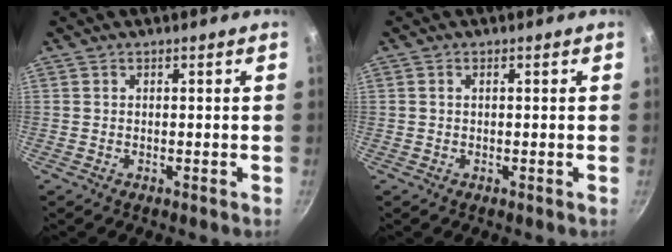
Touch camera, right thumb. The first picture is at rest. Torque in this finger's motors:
{"motor_torque": [-0.15, -0.41, -0.04, 0.04, -0.02]}